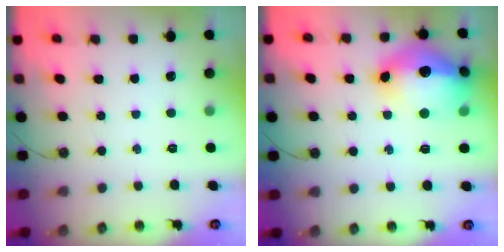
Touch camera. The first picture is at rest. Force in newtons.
{"total": 19.8, "press": 19.7, "slide": 1.8}